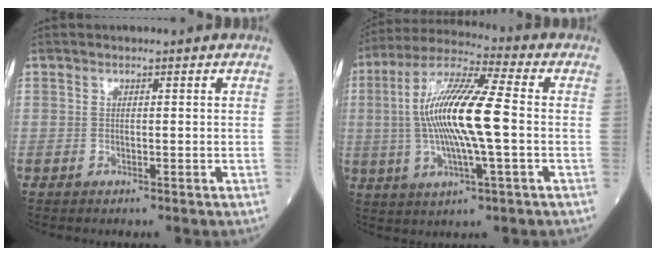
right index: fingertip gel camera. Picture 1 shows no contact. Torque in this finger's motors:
{"motor_torque": [1.87, -0.28, 1.05, 0.21]}